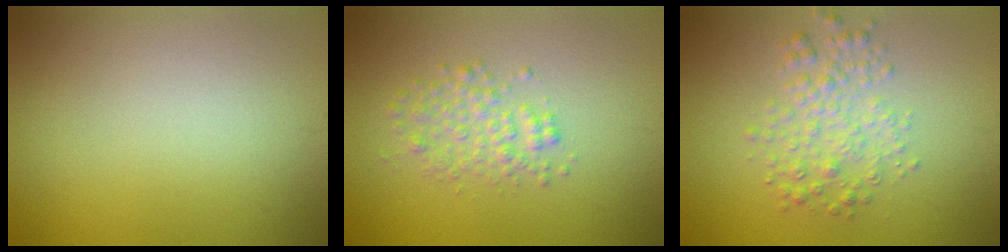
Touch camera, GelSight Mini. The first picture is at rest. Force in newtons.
{"total": 2.5, "press": 2.5, "slide": 0.0}
{"total": 2.8, "press": 2.8, "slide": 0.0}